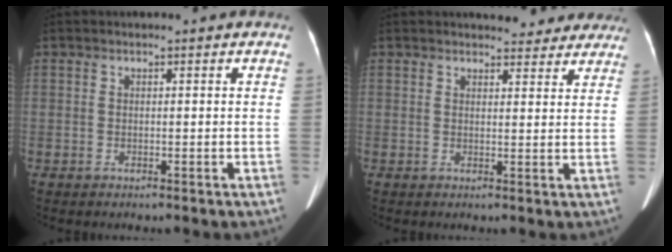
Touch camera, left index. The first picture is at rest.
{"total": 7.1, "force": [6.6, 2.2, 1.3], "torque": [0.002, -0.003, 0.061]}